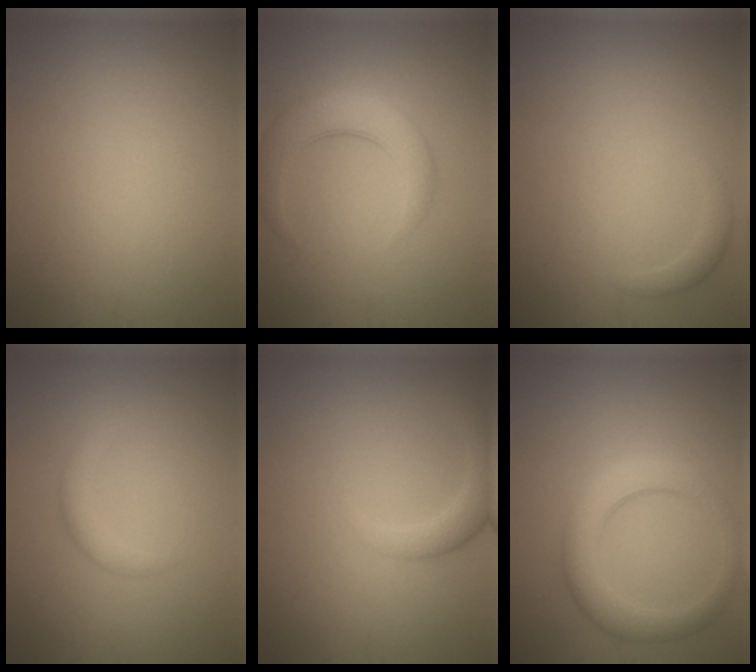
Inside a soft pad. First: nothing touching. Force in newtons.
{"total": 5.9, "press": 5.9, "slide": 0.3}
{"total": 1.1, "press": 1.1, "slide": 0.0}
{"total": 1.7, "press": 1.7, "slide": 0.3}
{"total": 2.6, "press": 2.5, "slide": 0.4}
{"total": 4.1, "press": 4.1, "slide": 0.2}